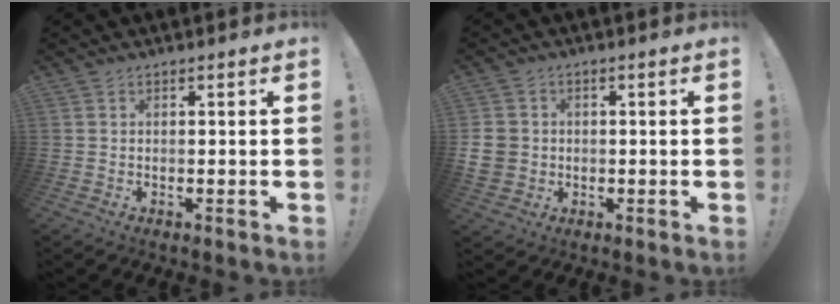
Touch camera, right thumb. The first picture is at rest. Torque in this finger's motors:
{"motor_torque": [0.43, 0.19, 0.15, -0.25, 0.00]}